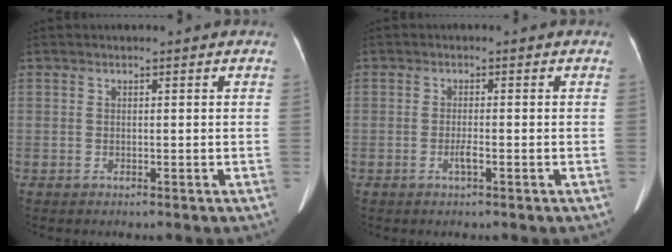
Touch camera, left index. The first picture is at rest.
{"total": 2.1, "force": [-1.9, 0.0, 0.9], "torque": [-0.021, 0.000, -0.028]}